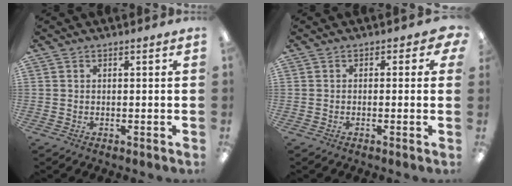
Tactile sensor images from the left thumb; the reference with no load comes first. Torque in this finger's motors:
{"motor_torque": [-0.01, 0.05, 0.01, 0.04, 0.00]}